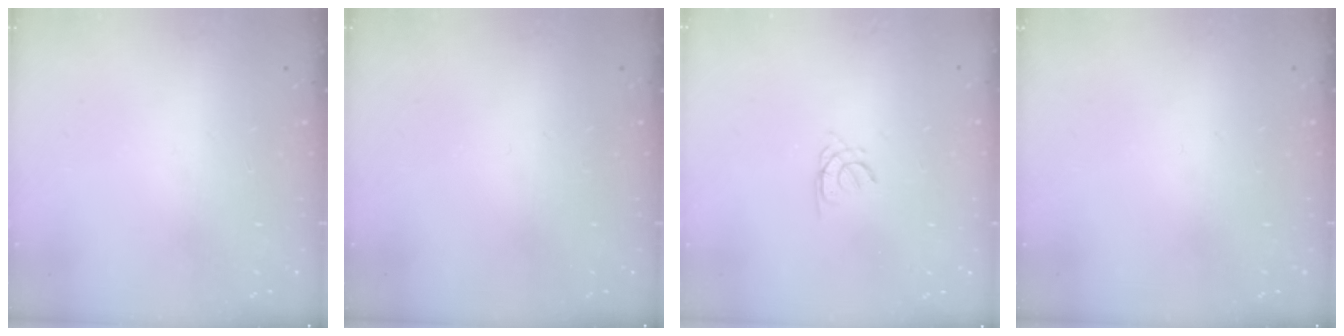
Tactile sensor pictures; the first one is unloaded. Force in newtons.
{"total": 0.0}
{"total": 0.5, "press": 0.4, "slide": 0.3}
{"total": 0.0}